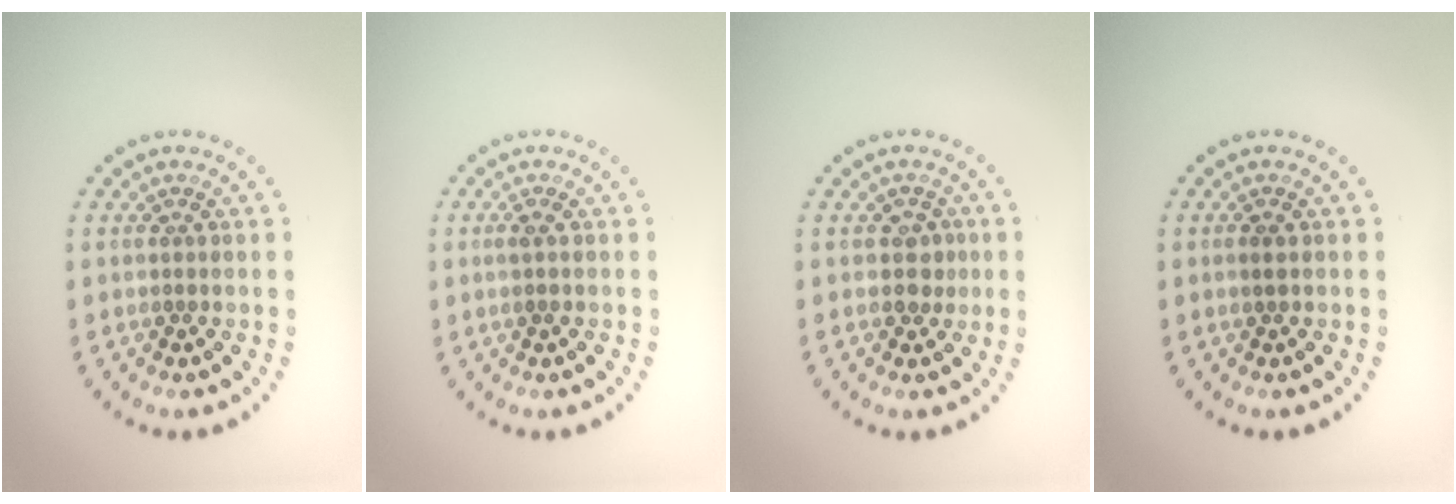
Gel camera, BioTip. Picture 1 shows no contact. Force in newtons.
{"total": 0.6, "press": 0.4, "slide": 0.4}
{"total": 1.5, "press": 1.4, "slide": 0.5}
{"total": 0.7, "press": 0.7, "slide": 0.2}